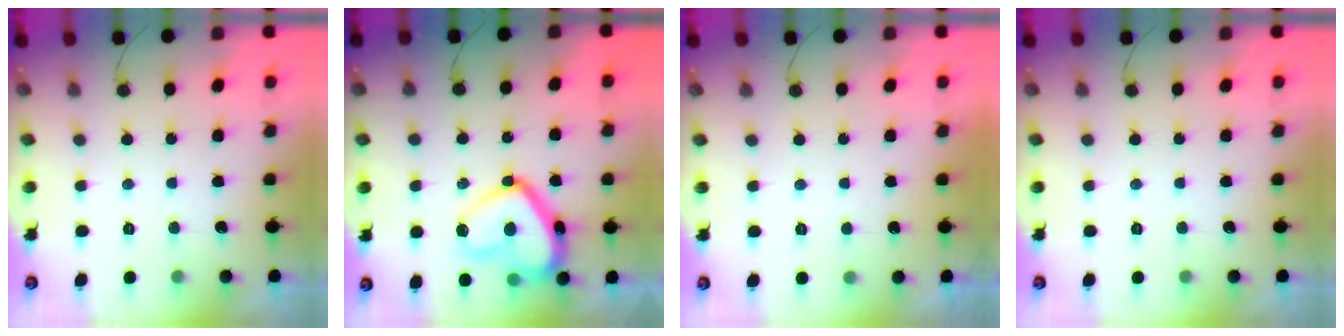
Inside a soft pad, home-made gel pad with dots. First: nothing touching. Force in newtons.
{"total": 16.9, "press": 16.9, "slide": 1.4}
{"total": 1.2, "press": 1.1, "slide": 0.4}
{"total": 0.0}